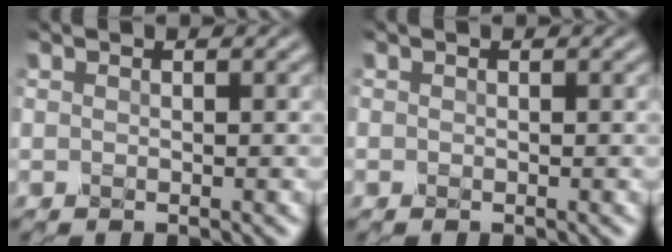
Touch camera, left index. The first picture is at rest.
{"total": 0.0}